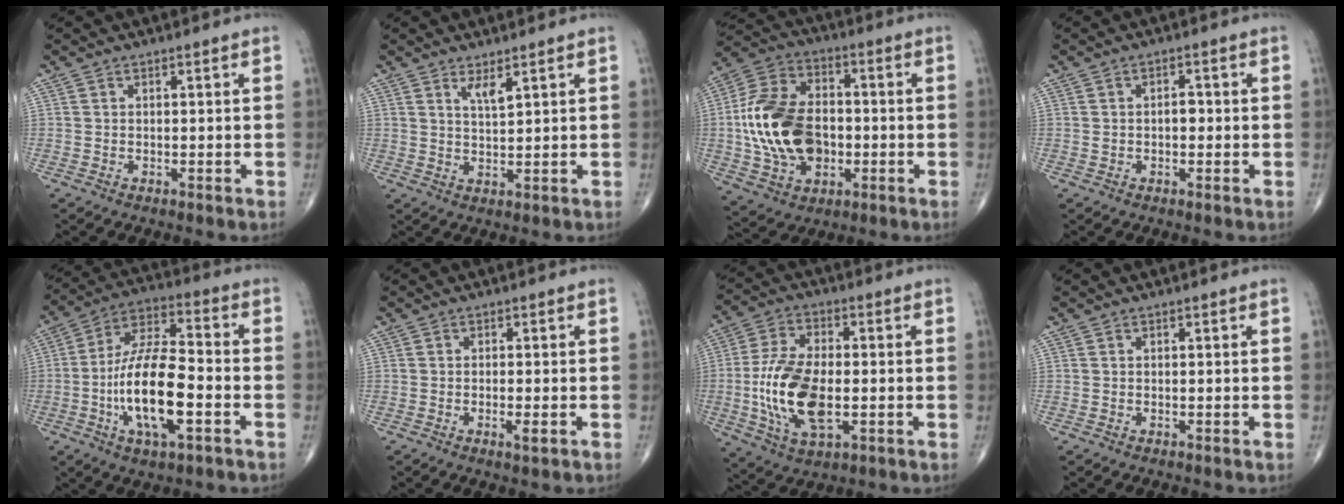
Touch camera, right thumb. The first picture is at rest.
{"total": 2.8, "force": [1.8, 0.5, 2.1], "torque": [-0.038, -0.019, 0.035]}
{"total": 18.7, "force": [-1.7, 12.5, 13.8], "torque": [-0.247, 0.020, -0.025]}
{"total": 2.0, "force": [-0.1, 1.3, 1.5], "torque": [-0.019, 0.009, -0.003]}
{"total": 16.9, "force": [-4.5, 6.3, 15.0], "torque": [-0.278, 0.031, -0.083]}
{"total": 2.0, "force": [-0.8, 0.3, 1.8], "torque": [-0.030, -0.005, -0.015]}
{"total": 15.5, "force": [-2.2, 7.8, 13.2], "torque": [-0.263, 0.002, -0.038]}
{"total": 0.0}